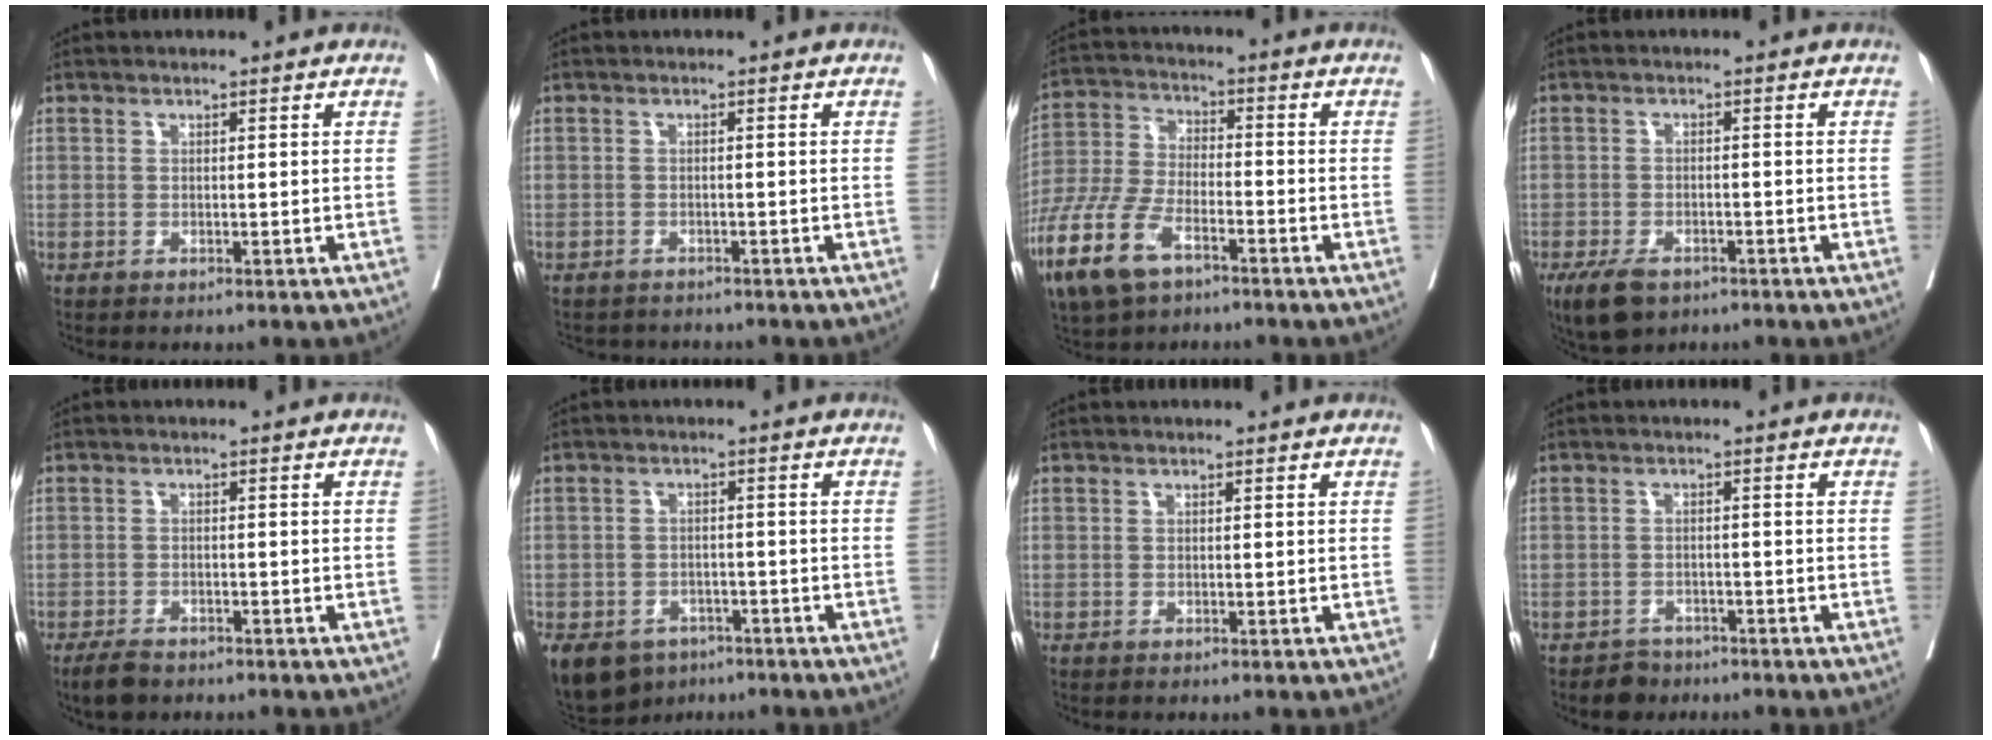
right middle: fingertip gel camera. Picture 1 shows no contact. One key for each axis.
{"total": 4.3, "fx": -4.0, "fy": 1.5, "fz": 0.5, "tx": -0.005, "ty": -0.002, "tz": -0.055}
{"total": 12.1, "fx": -7.0, "fy": 5.1, "fz": 8.5, "tx": -0.200, "ty": -0.015, "tz": -0.136}
{"total": 5.6, "fx": -3.8, "fy": 2.8, "fz": 3.1, "tx": -0.060, "ty": -0.007, "tz": -0.060}
{"total": 3.4, "fx": -2.8, "fy": 1.4, "fz": 1.5, "tx": -0.028, "ty": -0.003, "tz": -0.046}
{"total": 11.3, "fx": -6.8, "fy": 8.1, "fz": 4.0, "tx": -0.101, "ty": -0.011, "tz": -0.094}
{"total": 0.0}
{"total": 2.5, "fx": -1.9, "fy": 1.6, "fz": -0.1, "tx": -0.005, "ty": 0.006, "tz": -0.030}